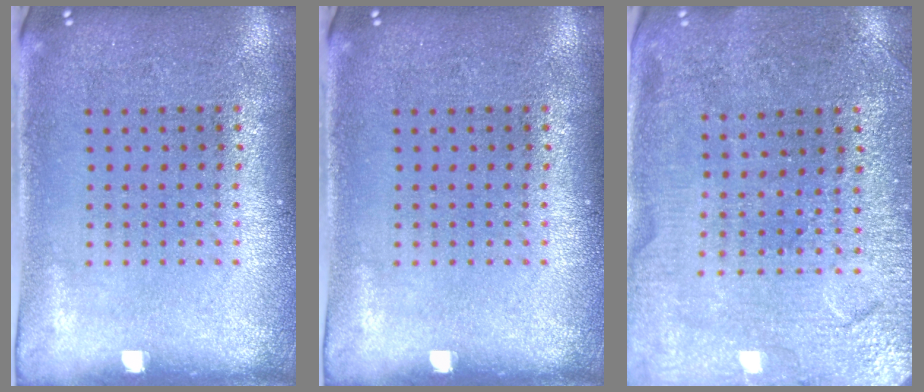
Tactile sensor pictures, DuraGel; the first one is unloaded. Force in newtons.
{"total": 0.0}
{"total": 1.5, "press": 1.5, "slide": 0.2}